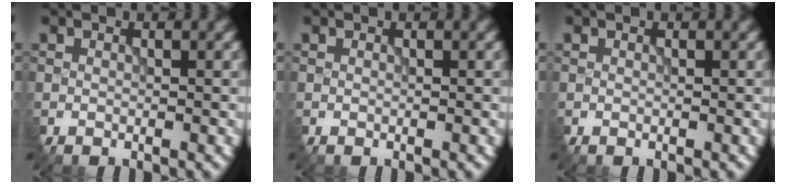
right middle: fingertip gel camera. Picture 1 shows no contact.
{"total": 0.0}
{"total": 0.0}